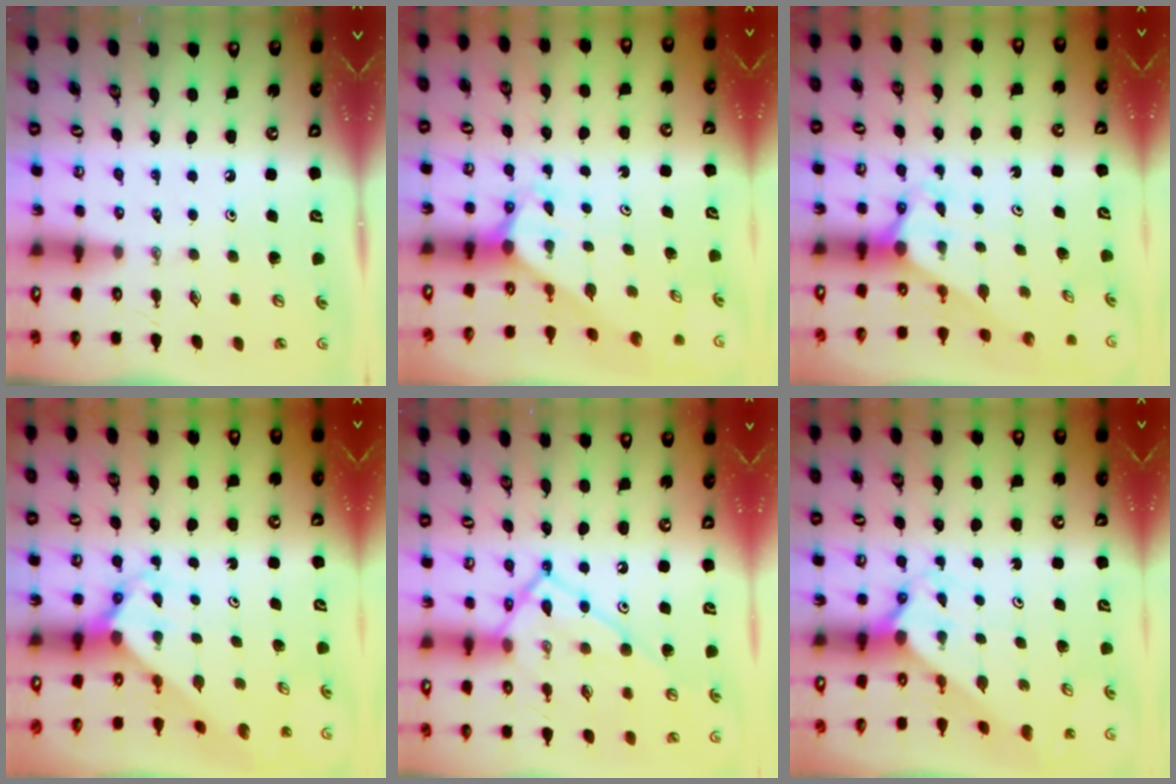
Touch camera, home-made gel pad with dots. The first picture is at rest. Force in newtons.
{"total": 2.3, "press": 2.3, "slide": 0.1}
{"total": 3.0, "press": 3.0, "slide": 0.0}
{"total": 3.6, "press": 3.6, "slide": 0.4}
{"total": 14.6, "press": 14.5, "slide": 1.4}
{"total": 1.7, "press": 1.7, "slide": 0.1}